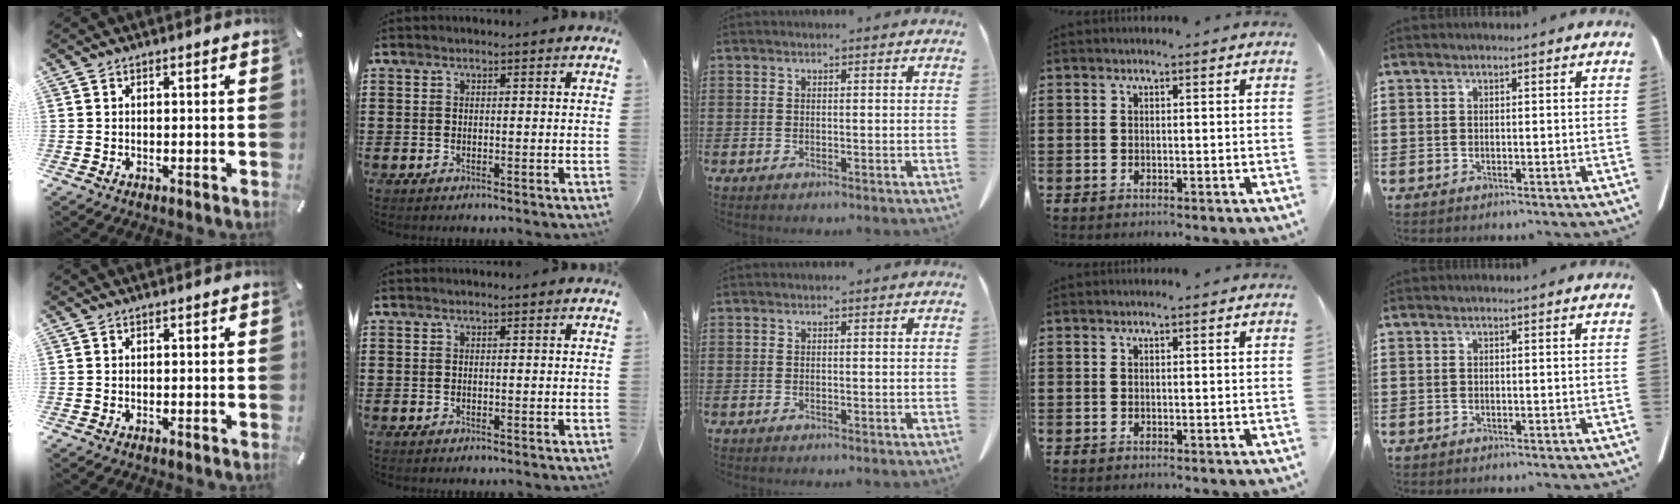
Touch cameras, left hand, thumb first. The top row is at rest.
{}